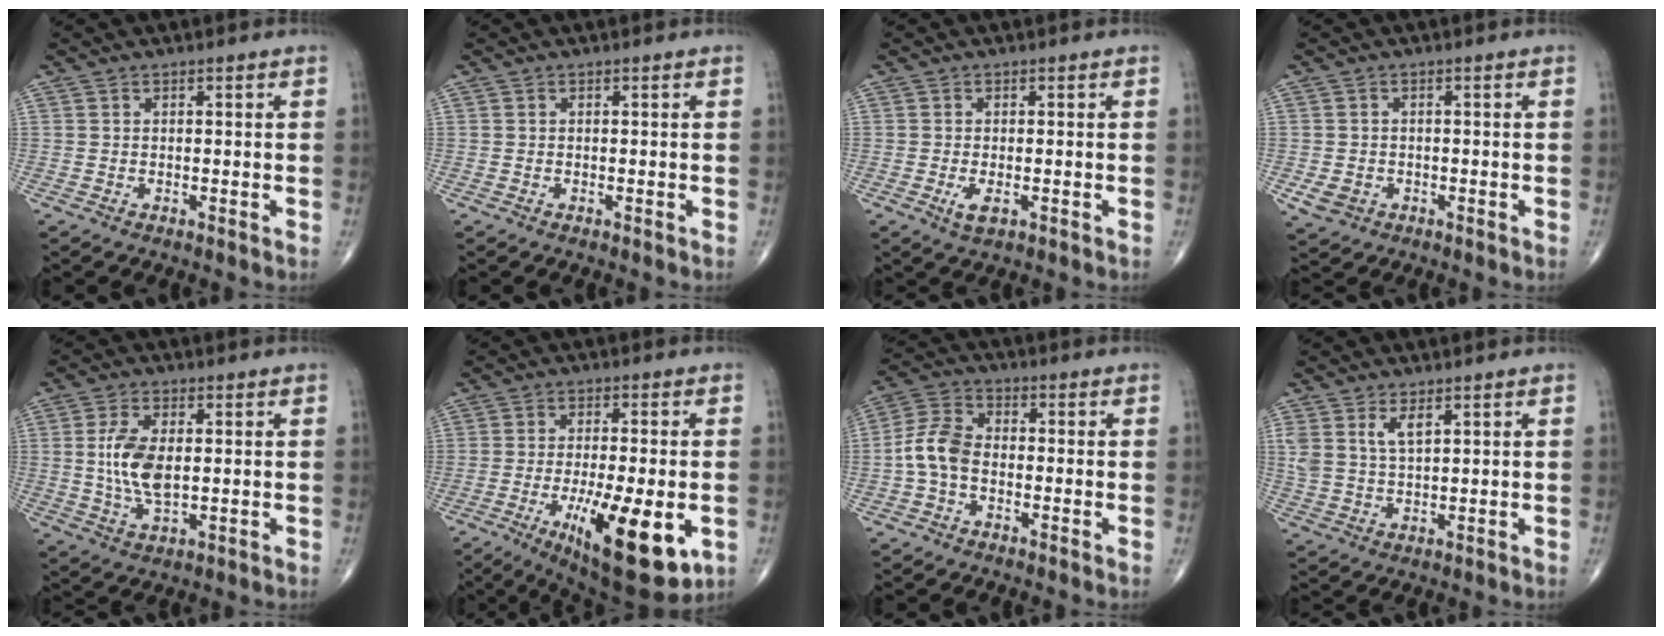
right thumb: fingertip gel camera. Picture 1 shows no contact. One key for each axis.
{"total": 0.0}
{"total": 2.7, "fx": -0.9, "fy": 1.1, "fz": 2.3, "tx": -0.047, "ty": -0.006, "tz": -0.015}
{"total": 3.4, "fx": -1.1, "fy": 2.8, "fz": 1.6, "tx": -0.027, "ty": 0.002, "tz": -0.011}
{"total": 8.7, "fx": 0.6, "fy": 4.2, "fz": 7.6, "tx": -0.159, "ty": -0.009, "tz": 0.014}
{"total": 17.8, "fx": -5.5, "fy": 5.5, "fz": 16.0, "tx": -0.233, "ty": -0.015, "tz": -0.071}
{"total": 7.3, "fx": -1.5, "fy": 4.7, "fz": 5.3, "tx": -0.106, "ty": 0.024, "tz": -0.043}
{"total": 4.8, "fx": 2.5, "fy": 2.1, "fz": 3.5, "tx": -0.069, "ty": -0.010, "tz": 0.055}